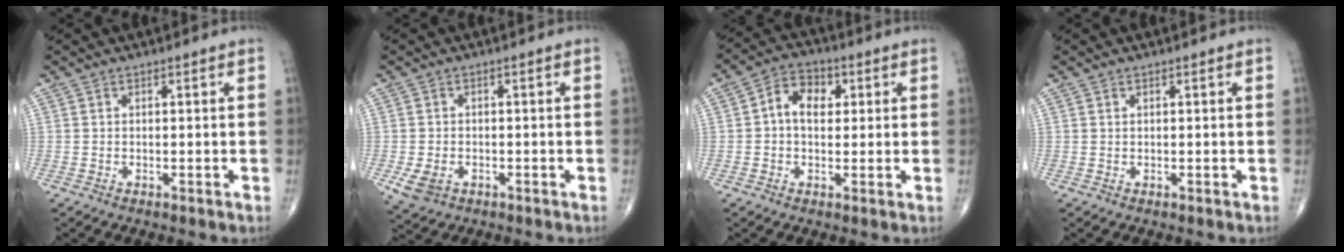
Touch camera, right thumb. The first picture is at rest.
{"total": 5.6, "force": [-2.0, 4.0, 3.3], "torque": [-0.062, 0.002, -0.027]}
{"total": 6.9, "force": [1.1, 4.9, 4.8], "torque": [-0.060, 0.016, 0.011]}
{"total": 0.0}